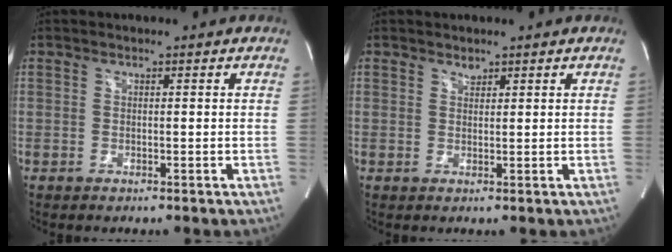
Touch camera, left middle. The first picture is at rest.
{"total": 0.9, "force": [0.7, 0.4, 0.2], "torque": [-0.005, -0.003, 0.013]}